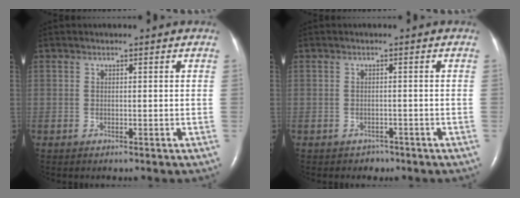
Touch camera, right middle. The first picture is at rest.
{"total": 1.1, "force": [-0.8, 0.7, 0.0], "torque": [-0.003, 0.001, -0.013]}